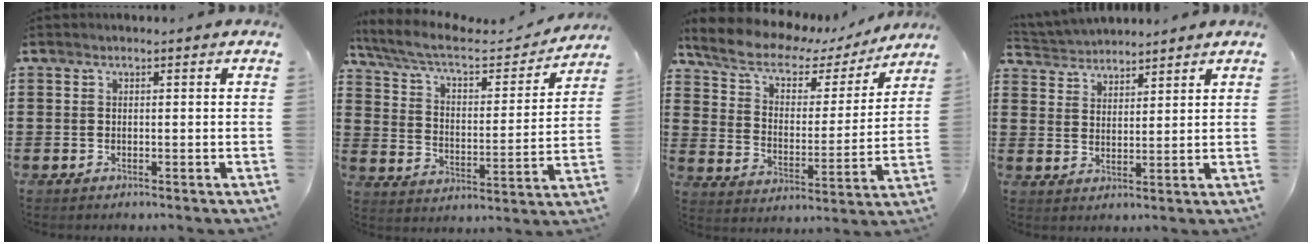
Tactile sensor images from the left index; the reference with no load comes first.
{"total": 7.8, "force": [6.4, 1.8, 4.1], "torque": [-0.106, -0.036, 0.107]}
{"total": 7.5, "force": [5.4, 3.5, 3.8], "torque": [-0.099, -0.026, 0.090]}
{"total": 3.3, "force": [3.1, 0.9, -0.3], "torque": [-0.010, -0.011, 0.057]}